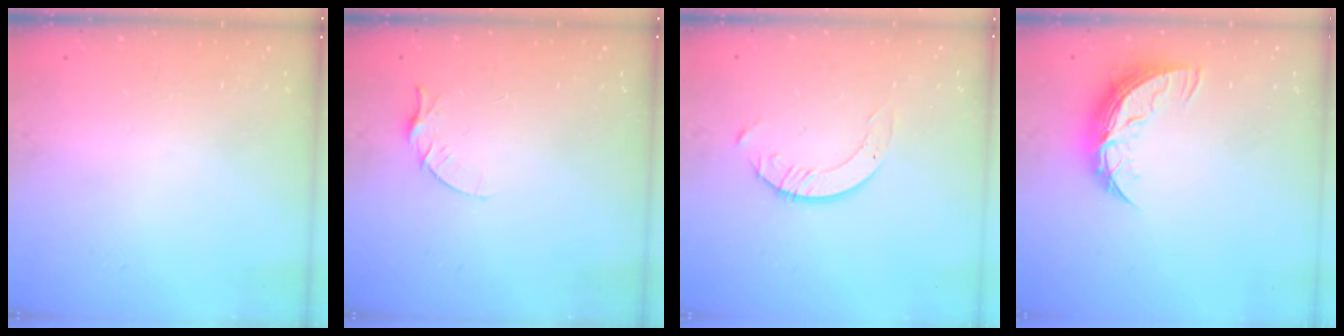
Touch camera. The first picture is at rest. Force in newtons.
{"total": 4.4, "press": 4.4, "slide": 0.5}
{"total": 3.3, "press": 3.3, "slide": 0.3}
{"total": 9.1, "press": 9.1, "slide": 0.4}